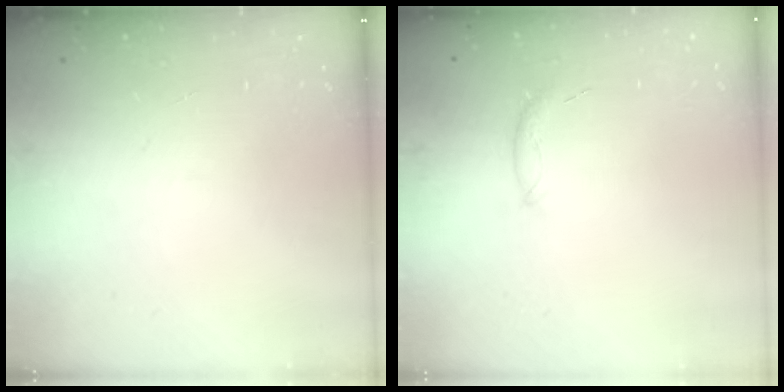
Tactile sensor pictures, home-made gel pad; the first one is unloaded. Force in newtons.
{"total": 6.5, "press": 6.4, "slide": 1.4}